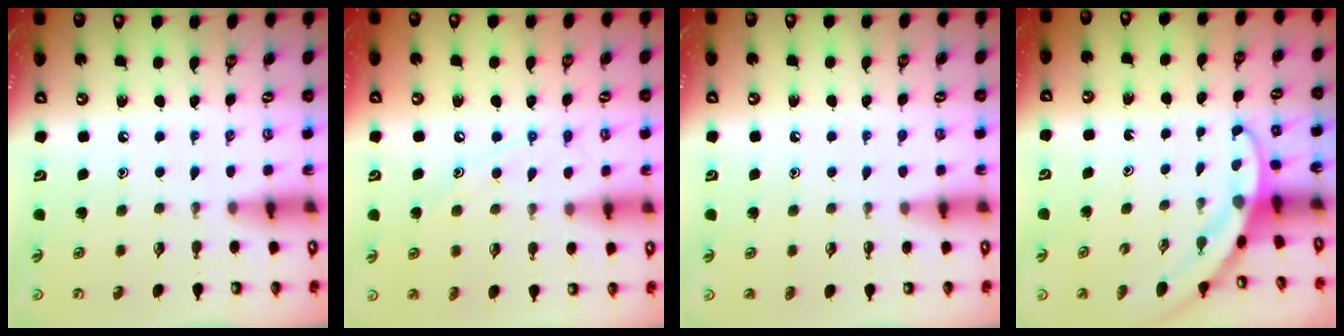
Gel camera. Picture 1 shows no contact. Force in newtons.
{"total": 8.2, "press": 8.2, "slide": 0.8}
{"total": 1.1, "press": 1.1, "slide": 0.3}
{"total": 2.8, "press": 2.8, "slide": 0.0}